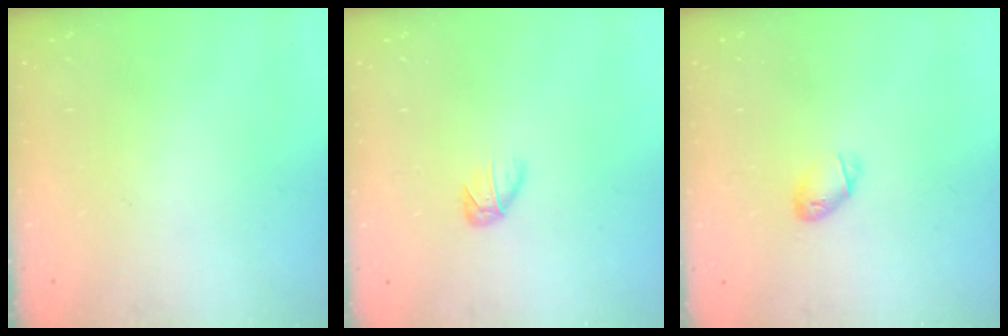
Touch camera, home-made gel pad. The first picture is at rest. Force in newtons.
{"total": 3.2, "press": 3.0, "slide": 0.9}
{"total": 4.2, "press": 4.1, "slide": 0.7}